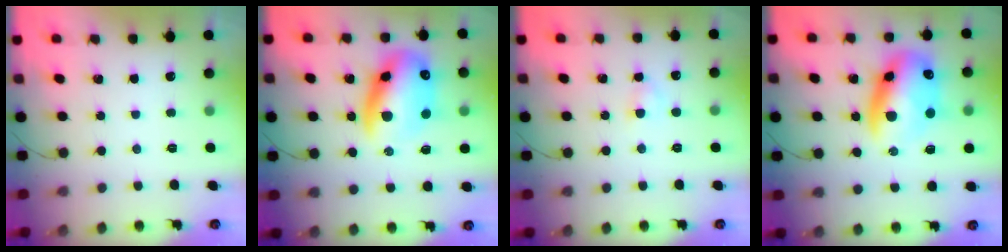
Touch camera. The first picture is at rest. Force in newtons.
{"total": 17.2, "press": 16.7, "slide": 3.9}
{"total": 2.6, "press": 2.4, "slide": 1.1}
{"total": 14.5, "press": 14.2, "slide": 3.2}